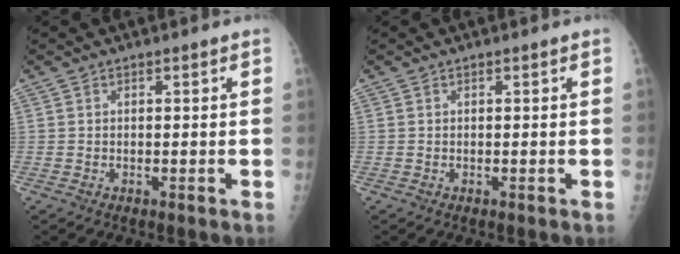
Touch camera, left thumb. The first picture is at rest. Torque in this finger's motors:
{"motor_torque": [-0.01, 0.01, 0.01, 0.01, 0.03]}